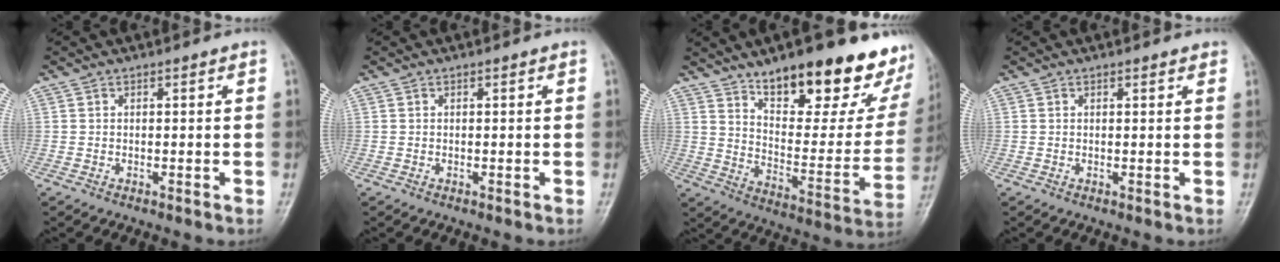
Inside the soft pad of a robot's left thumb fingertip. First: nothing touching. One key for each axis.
{"total": 0.0}
{"total": 26.7, "fx": 17.4, "fy": 9.4, "fz": 17.9, "tx": -0.206, "ty": -0.085, "tz": 0.258}
{"total": 1.1, "fx": 0.9, "fy": 0.3, "fz": 0.6, "tx": -0.006, "ty": -0.001, "tz": 0.010}